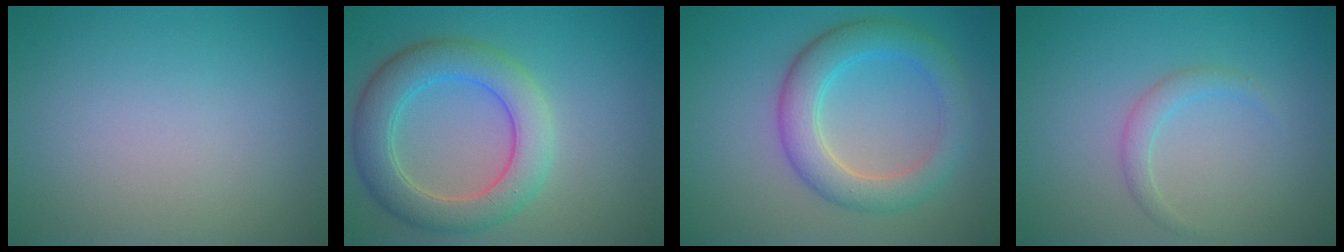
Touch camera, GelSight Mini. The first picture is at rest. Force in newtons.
{"total": 5.9, "press": 5.9, "slide": 0.3}
{"total": 5.0, "press": 5.0, "slide": 0.3}
{"total": 1.4, "press": 1.4, "slide": 0.0}